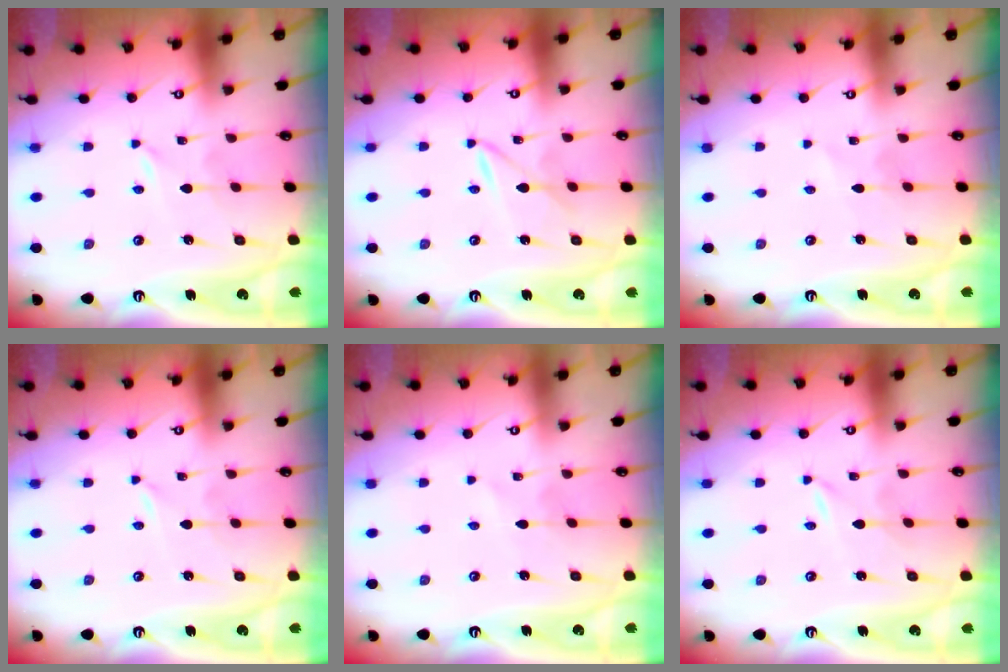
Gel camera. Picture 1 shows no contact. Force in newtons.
{"total": 2.1, "press": 2.1, "slide": 0.3}
{"total": 1.5, "press": 1.5, "slide": 0.2}
{"total": 0.0}
{"total": 2.4, "press": 2.4, "slide": 0.3}
{"total": 0.0}